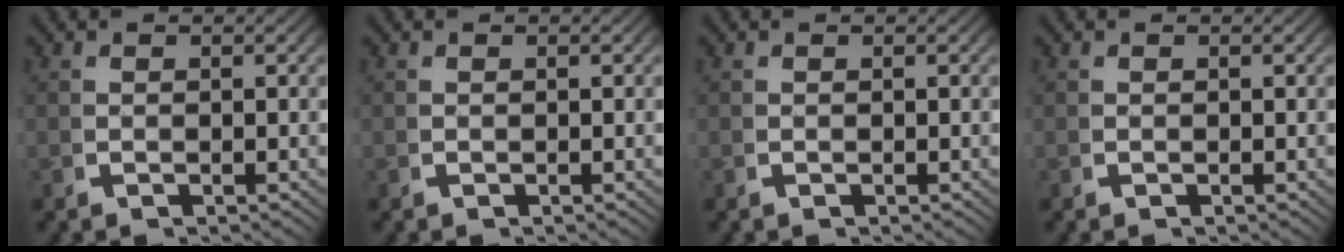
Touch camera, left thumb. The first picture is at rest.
{"total": 0.0}
{"total": 0.0}
{"total": 0.0}